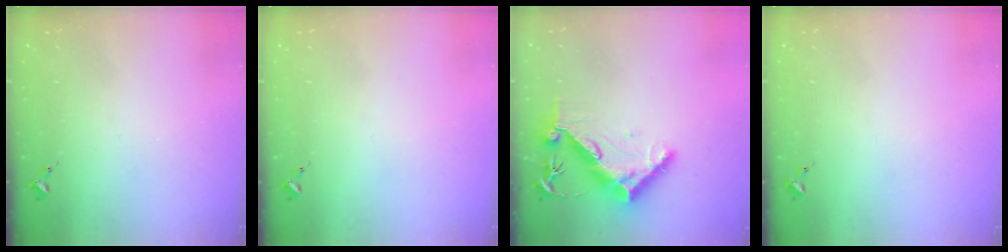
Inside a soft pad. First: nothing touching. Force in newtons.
{"total": 0.0}
{"total": 11.0, "press": 10.9, "slide": 1.0}
{"total": 0.0}